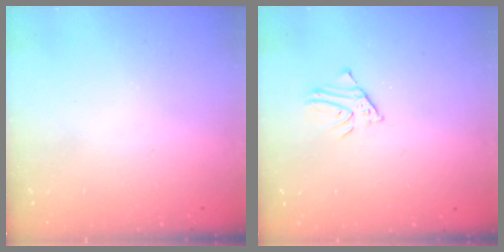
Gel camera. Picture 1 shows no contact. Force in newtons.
{"total": 2.4, "press": 2.4, "slide": 0.2}